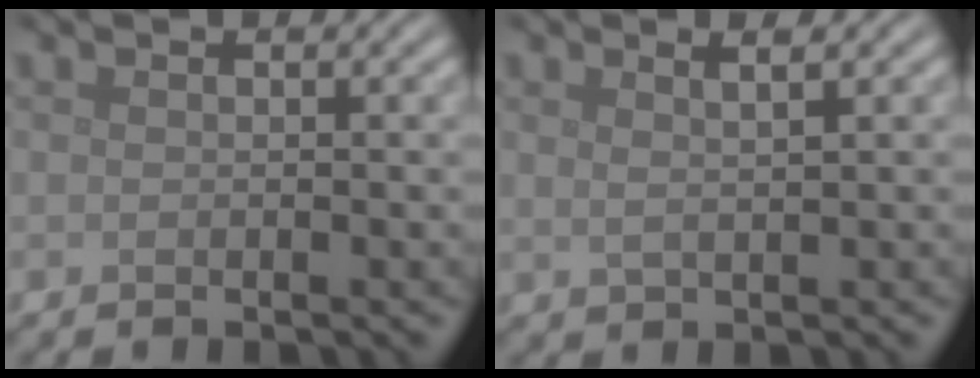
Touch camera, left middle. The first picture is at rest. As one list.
[{"total": 2.1, "force": [1.2, 0.7, 1.5], "torque": [-0.017, 0.000, 0.009]}]